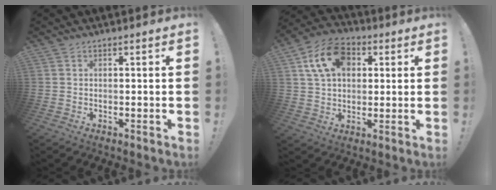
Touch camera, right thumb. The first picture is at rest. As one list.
[{"total": 14.4, "force": [5.0, 10.2, 8.9], "torque": [-0.138, -0.001, 0.099]}]